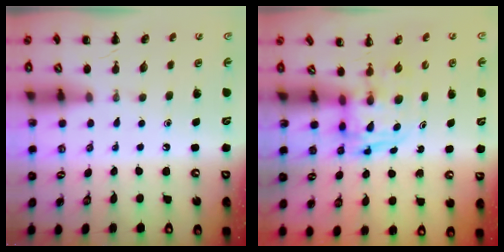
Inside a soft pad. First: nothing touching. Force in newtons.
{"total": 2.7, "press": 2.7, "slide": 0.2}